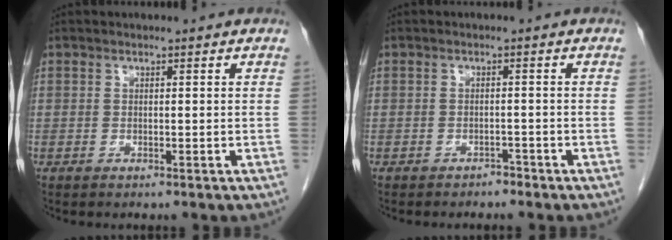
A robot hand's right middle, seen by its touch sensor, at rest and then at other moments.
{"total": 1.3, "force": [-1.2, 0.4, 0.3], "torque": [-0.009, 0.000, -0.018]}